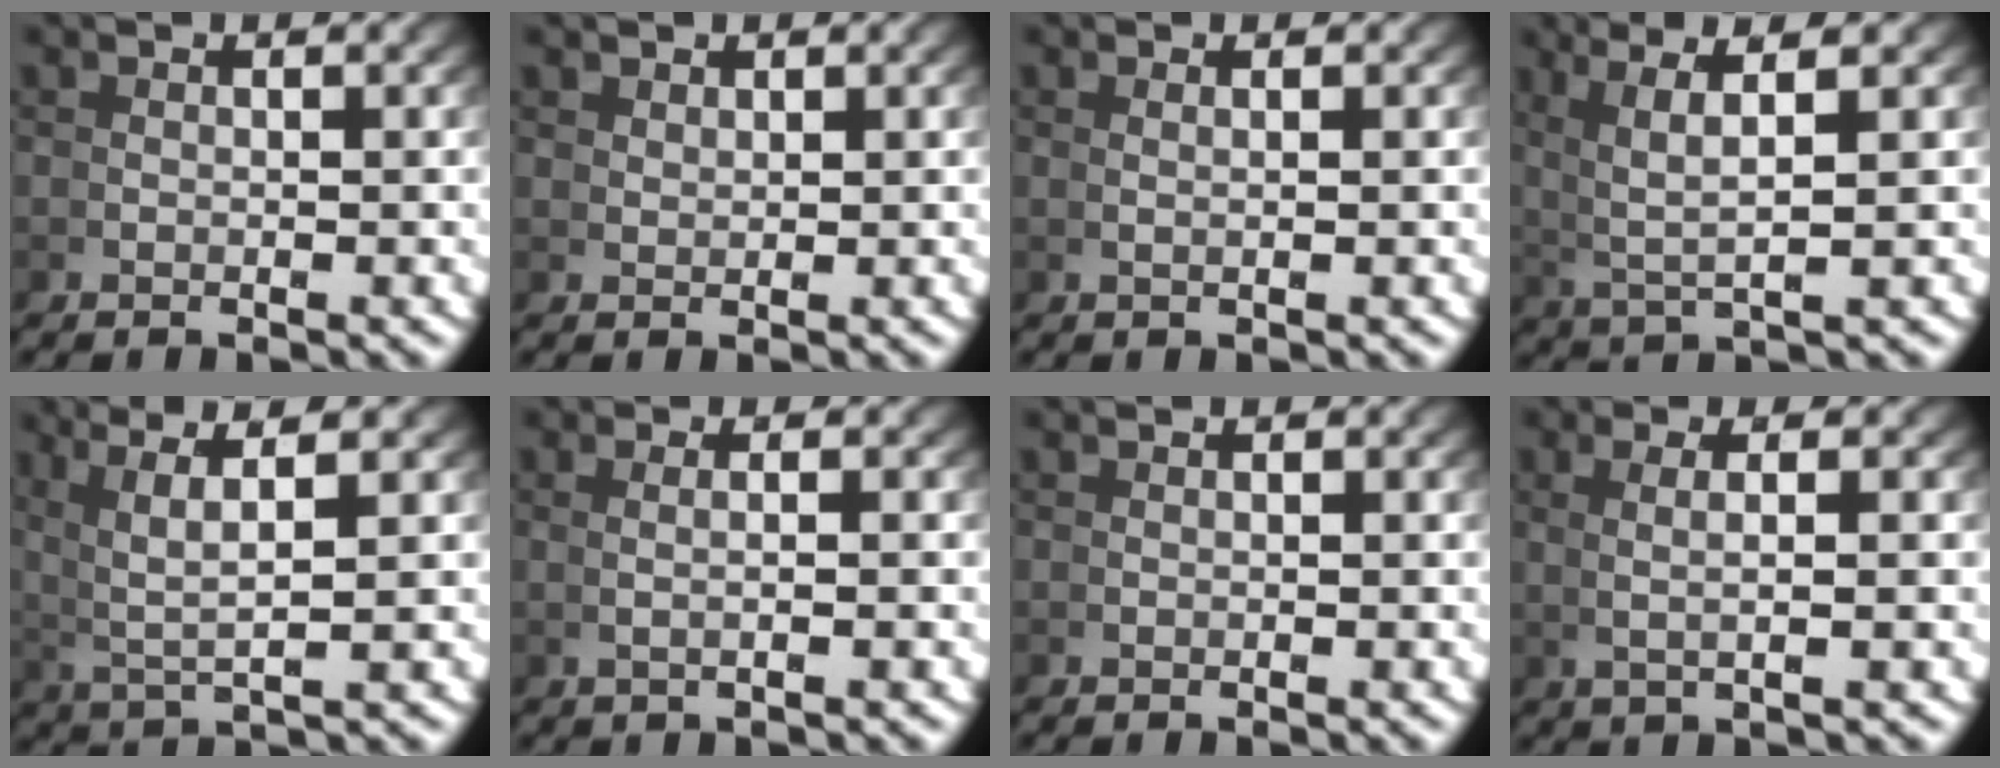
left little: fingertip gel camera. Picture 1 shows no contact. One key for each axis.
{"total": 1.5, "fx": 1.3, "fy": -0.8, "fz": -0.2, "tx": 0.015, "ty": -0.001, "tz": 0.034}
{"total": 0.9, "fx": 0.4, "fy": -0.7, "fz": 0.4, "tx": -0.006, "ty": 0.000, "tz": 0.010}
{"total": 5.3, "fx": 2.8, "fy": 1.2, "fz": 4.4, "tx": -0.070, "ty": 0.011, "tz": 0.049}
{"total": 5.9, "fx": 3.0, "fy": 1.7, "fz": 4.8, "tx": -0.078, "ty": 0.011, "tz": 0.053}
{"total": 1.5, "fx": 0.3, "fy": -0.8, "fz": 1.2, "tx": -0.023, "ty": 0.005, "tz": 0.006}
{"total": 0.0}
{"total": 3.0, "fx": 1.2, "fy": -0.3, "fz": 2.8, "tx": -0.041, "ty": 0.016, "tz": 0.023}